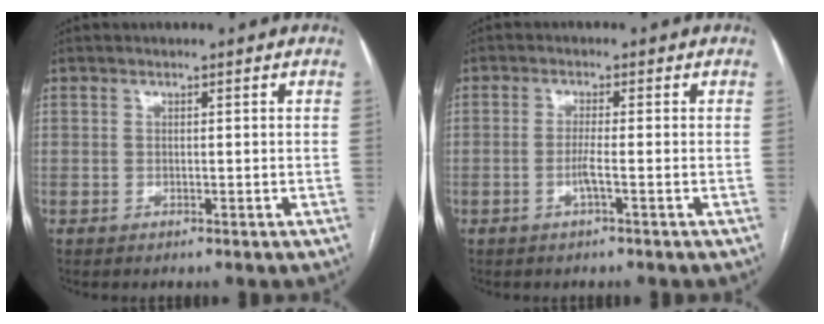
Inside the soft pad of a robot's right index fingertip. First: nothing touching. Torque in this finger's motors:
{"motor_torque": [-0.11, -0.02, 0.04, 0.00]}